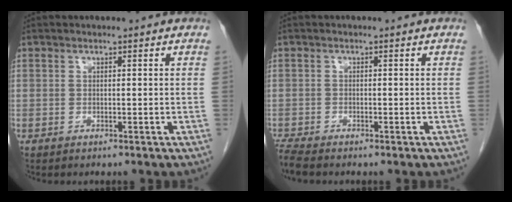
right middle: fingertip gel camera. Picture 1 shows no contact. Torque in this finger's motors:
{"motor_torque": [0.39, -0.26, -0.01, 0.02]}